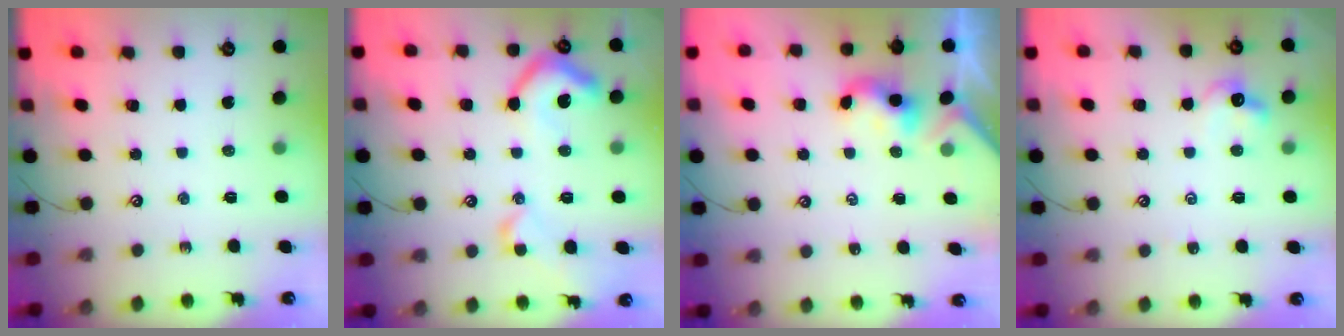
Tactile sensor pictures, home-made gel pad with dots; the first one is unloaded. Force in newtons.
{"total": 11.6, "press": 11.5, "slide": 1.6}
{"total": 2.3, "press": 2.3, "slide": 0.2}
{"total": 4.4, "press": 4.4, "slide": 0.6}